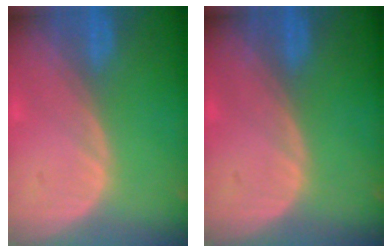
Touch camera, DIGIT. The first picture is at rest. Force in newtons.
{"total": 0.0}